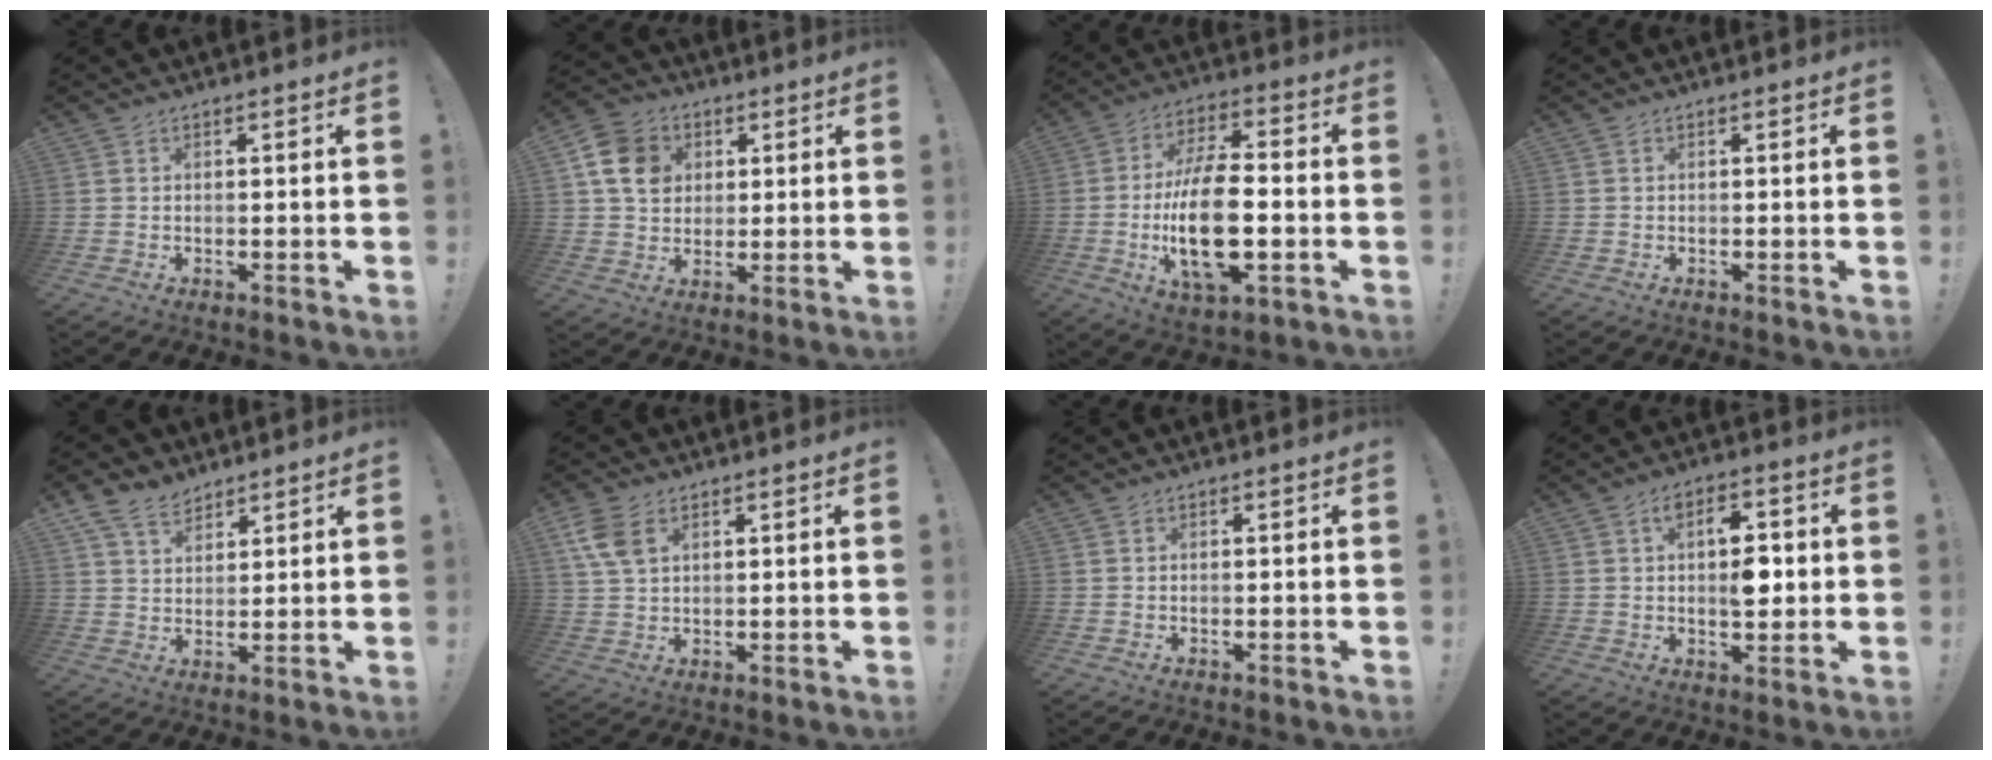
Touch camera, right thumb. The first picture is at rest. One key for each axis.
{"total": 12.6, "fx": 3.9, "fy": 10.3, "fz": 6.0, "tx": -0.089, "ty": -0.001, "tz": 0.080}
{"total": 18.8, "fx": -3.5, "fy": 8.1, "fz": 16.6, "tx": -0.324, "ty": 0.000, "tz": -0.058}
{"total": 0.0}
{"total": 8.4, "fx": 6.2, "fy": 4.7, "fz": 3.2, "tx": -0.067, "ty": -0.028, "tz": 0.123}
{"total": 7.6, "fx": 3.4, "fy": 4.6, "fz": 5.0, "tx": -0.105, "ty": -0.005, "tz": 0.067}
{"total": 0.0}
{"total": 8.9, "fx": 0.7, "fy": 5.1, "fz": 7.3, "tx": -0.117, "ty": 0.007, "tz": 0.011}